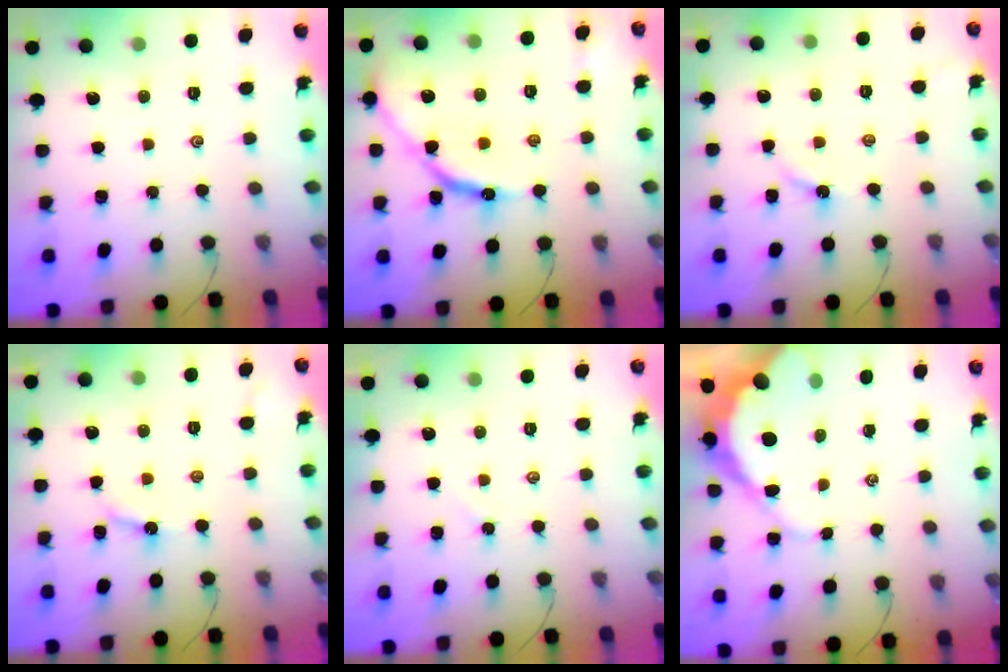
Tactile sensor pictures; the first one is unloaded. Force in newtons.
{"total": 12.5, "press": 12.4, "slide": 1.1}
{"total": 2.8, "press": 2.8, "slide": 0.3}
{"total": 4.0, "press": 3.9, "slide": 0.5}
{"total": 1.7, "press": 1.7, "slide": 0.3}
{"total": 10.9, "press": 10.9, "slide": 1.0}